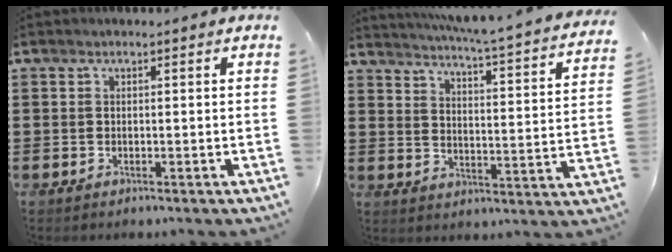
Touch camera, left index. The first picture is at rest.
{"total": 4.3, "force": [3.8, -0.9, 1.7], "torque": [-0.055, -0.042, 0.054]}